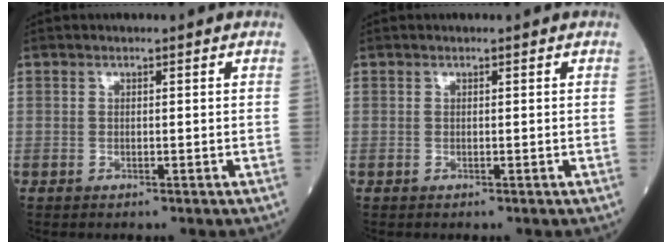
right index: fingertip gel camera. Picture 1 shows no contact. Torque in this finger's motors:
{"motor_torque": [0.03, 0.01, -0.02, -0.01]}